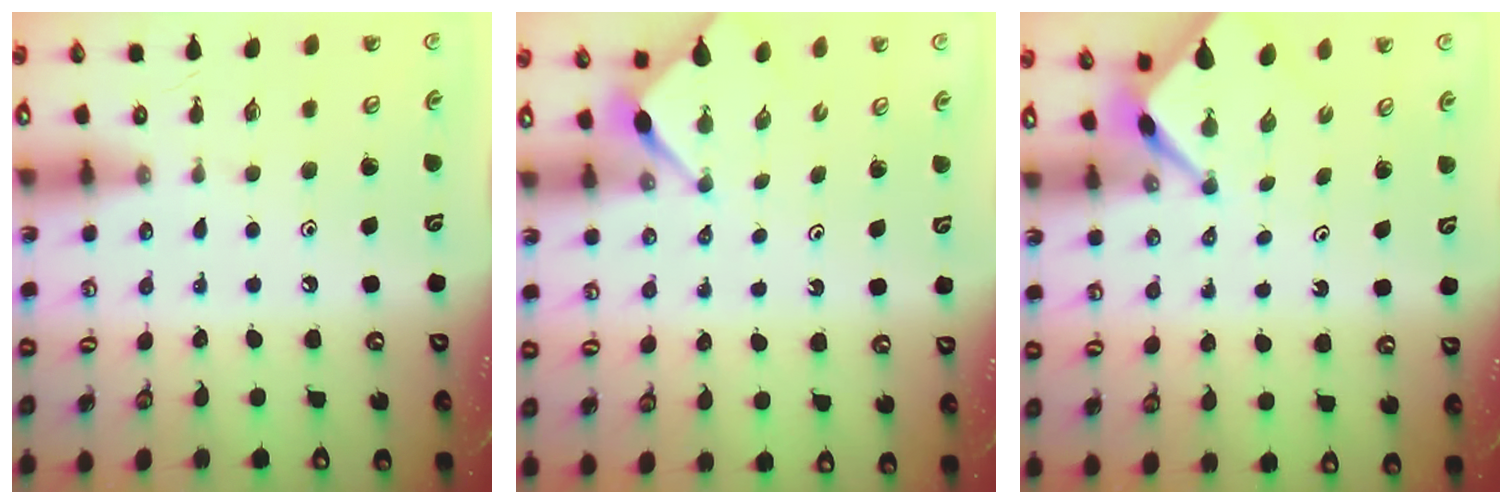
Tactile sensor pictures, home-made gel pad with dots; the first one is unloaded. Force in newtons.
{"total": 2.9, "press": 2.9, "slide": 0.3}
{"total": 2.7, "press": 2.7, "slide": 0.3}